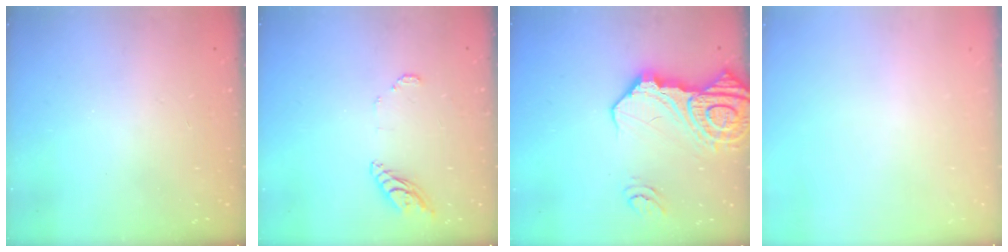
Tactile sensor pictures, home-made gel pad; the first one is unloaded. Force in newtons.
{"total": 7.9, "press": 7.8, "slide": 0.5}
{"total": 22.2, "press": 22.0, "slide": 2.6}
{"total": 0.0}